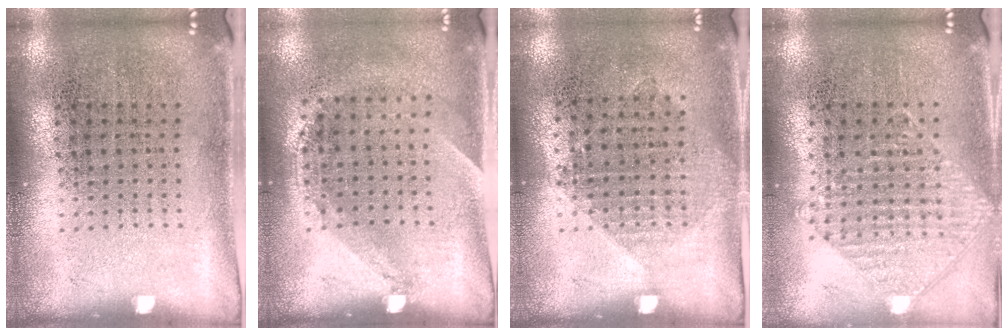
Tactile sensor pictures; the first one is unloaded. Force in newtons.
{"total": 1.3, "press": 0.9, "slide": 0.9}
{"total": 1.1, "press": 0.9, "slide": 0.5}
{"total": 0.9, "press": 0.9, "slide": 0.1}